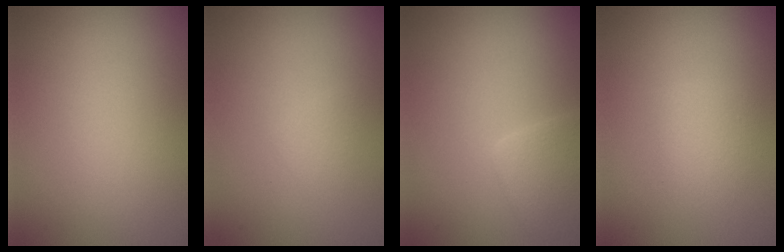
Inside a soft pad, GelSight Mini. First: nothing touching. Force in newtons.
{"total": 0.8, "press": 0.8, "slide": 0.0}
{"total": 2.5, "press": 2.5, "slide": 0.1}
{"total": 1.5, "press": 1.5, "slide": 0.0}